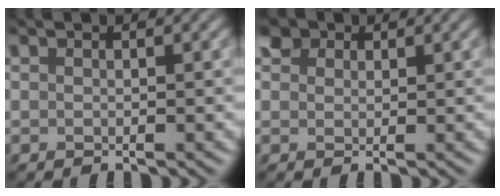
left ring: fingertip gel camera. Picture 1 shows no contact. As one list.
[{"total": 2.7, "force": [1.6, 1.8, 1.1], "torque": [-0.031, -0.005, 0.030]}]